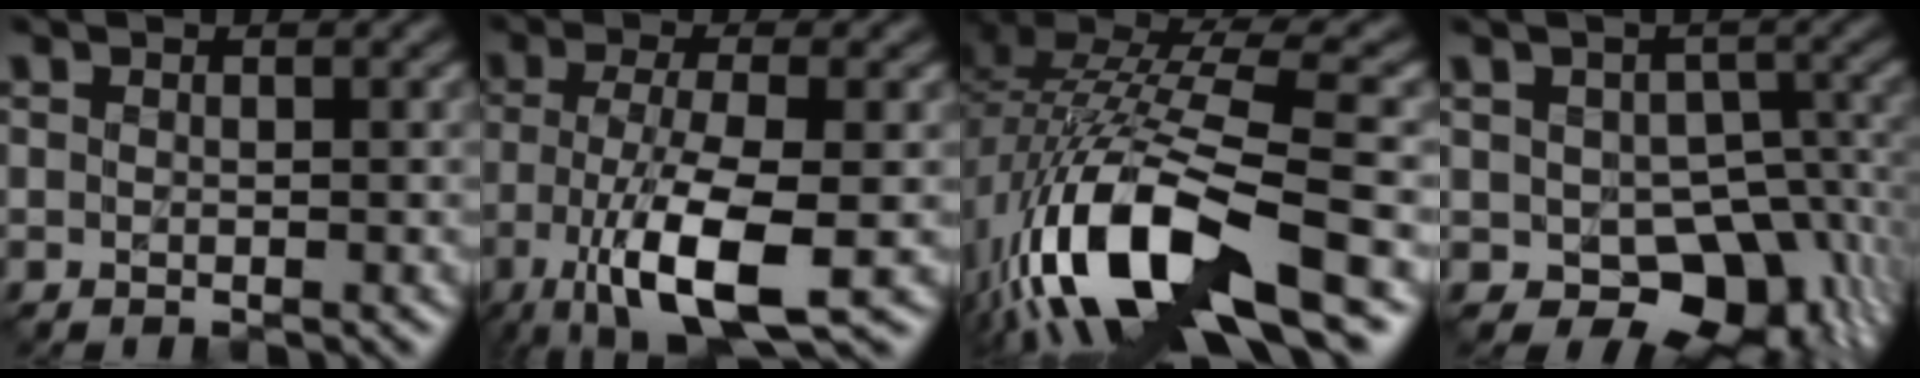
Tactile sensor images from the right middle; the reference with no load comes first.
{"total": 9.2, "force": [-3.3, 2.4, 8.2], "torque": [-0.158, -0.007, -0.061]}
{"total": 14.3, "force": [-5.0, 5.3, 12.3], "torque": [-0.259, -0.001, -0.081]}
{"total": 9.2, "force": [-2.9, 6.4, 6.0], "torque": [-0.078, -0.021, -0.039]}